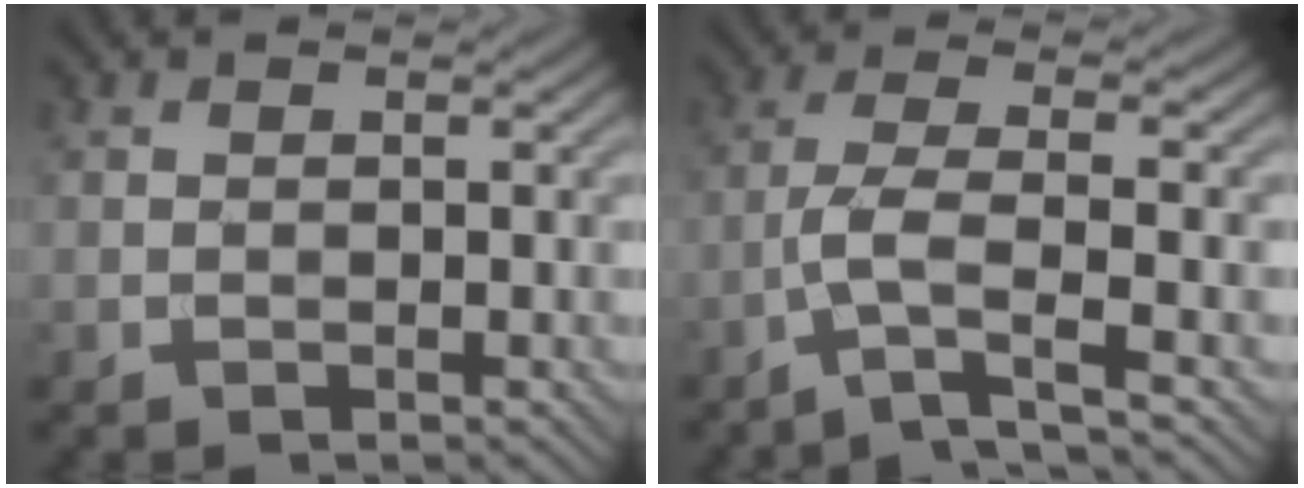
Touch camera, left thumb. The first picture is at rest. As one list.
[{"total": 5.0, "force": [-2.5, 0.7, 4.2], "torque": [-0.083, 0.006, -0.068]}]